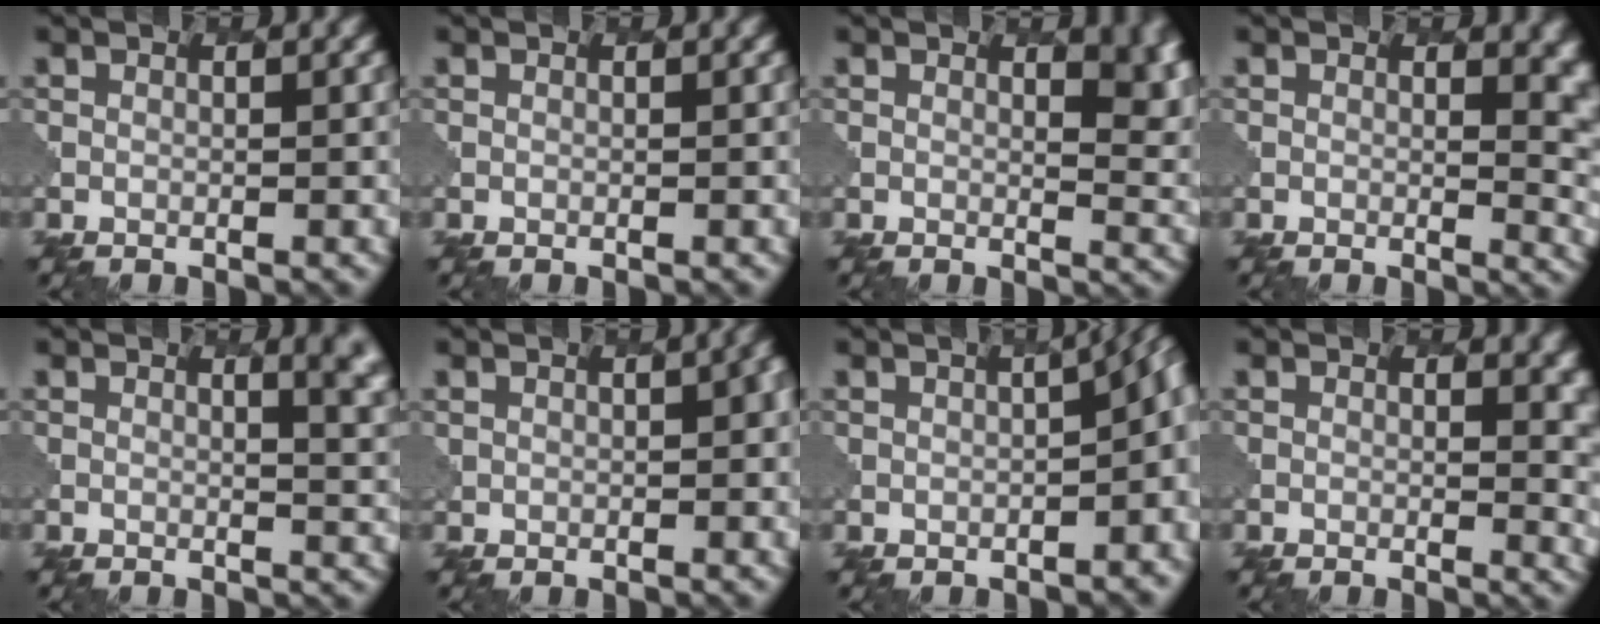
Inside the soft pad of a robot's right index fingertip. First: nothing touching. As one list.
[{"total": 0.0}, {"total": 6.6, "force": [2.6, 3.3, 5.1], "torque": [-0.022, -0.001, 0.036]}, {"total": 5.2, "force": [0.8, 2.6, 4.5], "torque": [-0.023, -0.007, 0.011]}, {"total": 4.8, "force": [1.8, 2.2, 3.8], "torque": [-0.009, 0.005, 0.019]}, {"total": 3.1, "force": [0.5, 1.9, 2.4], "torque": [-0.023, 0.000, 0.016]}, {"total": 5.6, "force": [-1.2, 2.7, 4.8], "torque": [-0.045, 0.002, -0.010]}, {"total": 4.7, "force": [0.8, 2.6, 3.8], "torque": [-0.017, -0.006, 0.009]}]